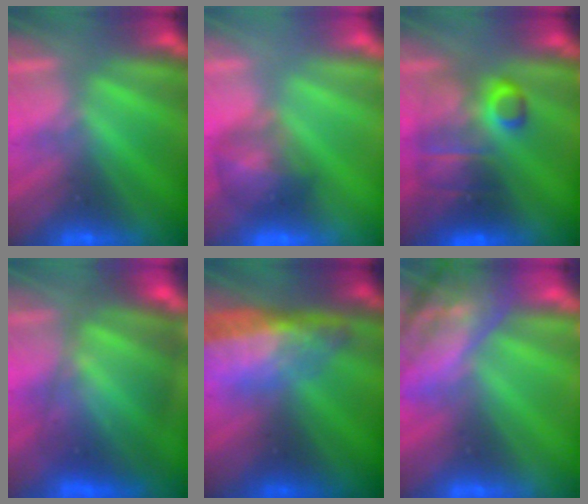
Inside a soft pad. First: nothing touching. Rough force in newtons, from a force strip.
{"total": 7.3}
{"total": 7.6}
{"total": 8.8}
{"total": 12.7}
{"total": 7.4}